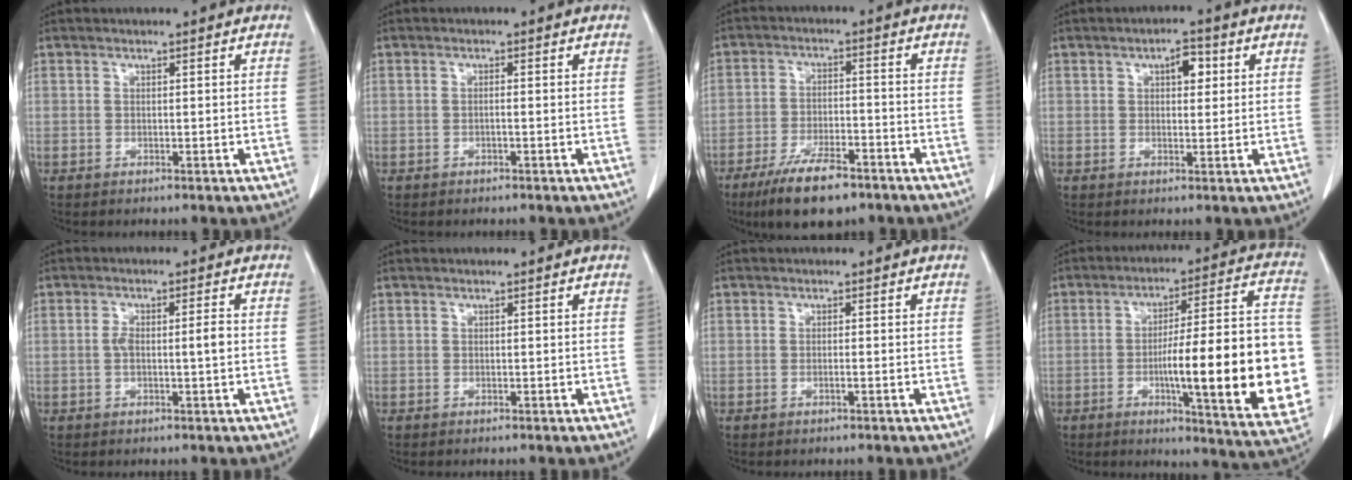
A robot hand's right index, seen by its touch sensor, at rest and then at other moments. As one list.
[{"total": 0.7, "force": [-0.2, 0.0, 0.6], "torque": [-0.011, 0.001, -0.003]}, {"total": 10.0, "force": [-7.0, 3.2, 6.4], "torque": [-0.116, -0.012, -0.119]}, {"total": 3.6, "force": [1.2, 1.6, 2.9], "torque": [-0.044, 0.009, 0.016]}, {"total": 3.7, "force": [-0.2, 0.7, 3.6], "torque": [-0.070, 0.009, -0.001]}, {"total": 0.0}, {"total": 0.6, "force": [-0.3, -0.1, 0.6], "torque": [-0.010, 0.001, -0.005]}, {"total": 23.4, "force": [-3.9, 2.8, 22.9], "torque": [-0.255, 0.016, -0.047]}]